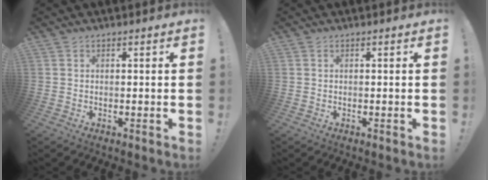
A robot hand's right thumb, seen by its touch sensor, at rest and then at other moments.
{"total": 0.0}